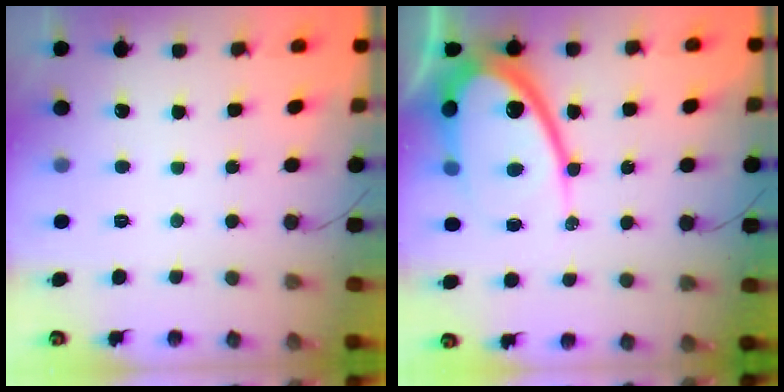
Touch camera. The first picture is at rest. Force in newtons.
{"total": 18.8, "press": 18.7, "slide": 1.7}